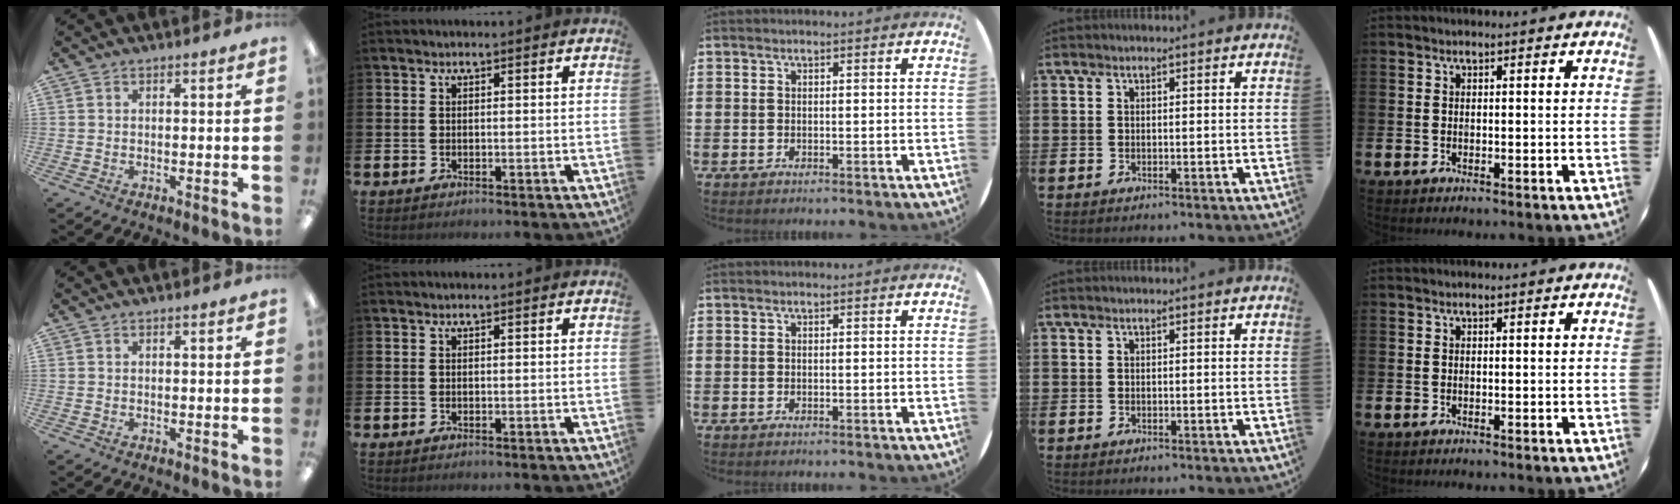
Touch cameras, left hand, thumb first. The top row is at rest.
{}